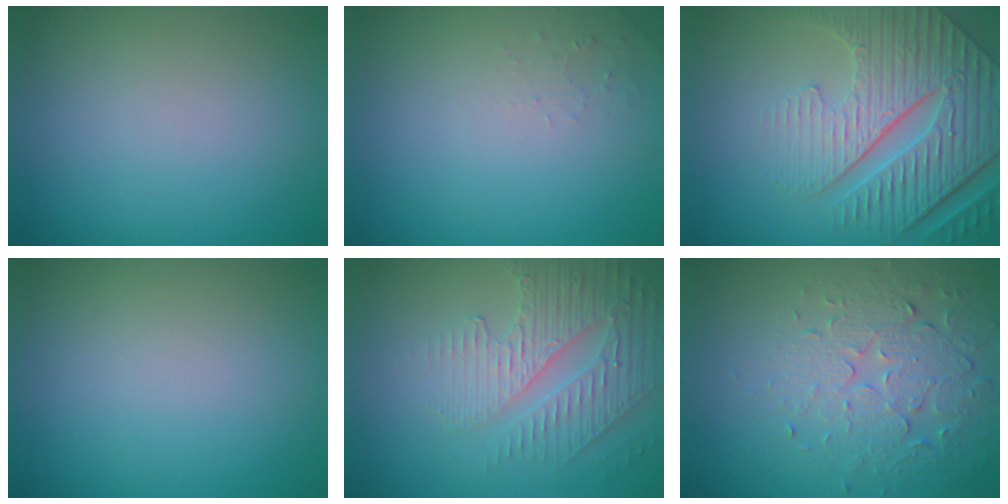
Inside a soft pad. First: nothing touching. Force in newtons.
{"total": 0.9, "press": 0.9, "slide": 0.2}
{"total": 7.6, "press": 6.0, "slide": 4.7}
{"total": 0.0}
{"total": 4.1, "press": 3.9, "slide": 1.3}
{"total": 4.7, "press": 3.4, "slide": 3.2}